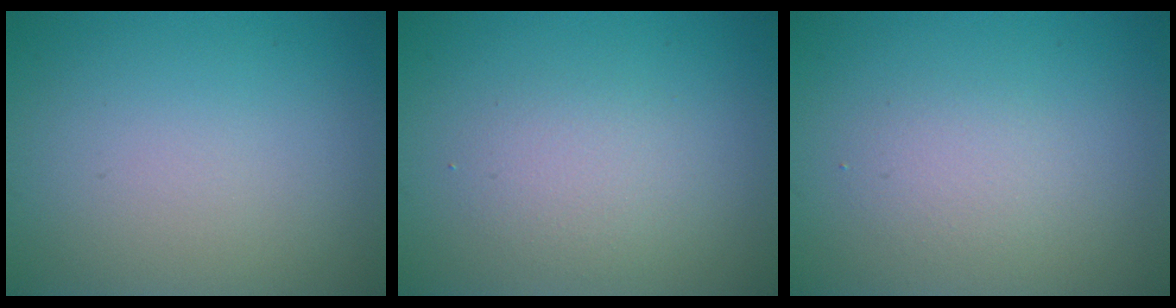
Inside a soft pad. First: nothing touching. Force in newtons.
{"total": 2.1, "press": 2.1, "slide": 0.2}
{"total": 1.7, "press": 1.7, "slide": 0.2}